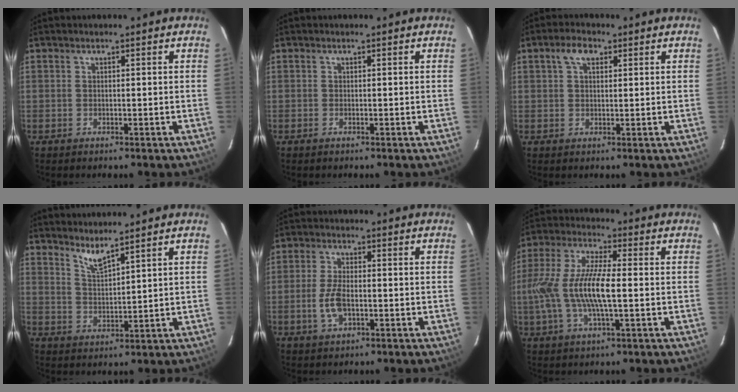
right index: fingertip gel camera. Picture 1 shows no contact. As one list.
[{"total": 0.0}, {"total": 3.6, "force": [1.5, 2.2, 2.5], "torque": [-0.043, 0.012, 0.027]}, {"total": 4.2, "force": [3.6, 0.0, 2.1], "torque": [-0.043, -0.007, 0.070]}, {"total": 5.7, "force": [-1.7, 2.8, 4.7], "torque": [-0.103, -0.001, -0.030]}, {"total": 13.6, "force": [-1.5, 3.5, 13.0], "torque": [-0.267, -0.001, -0.031]}]